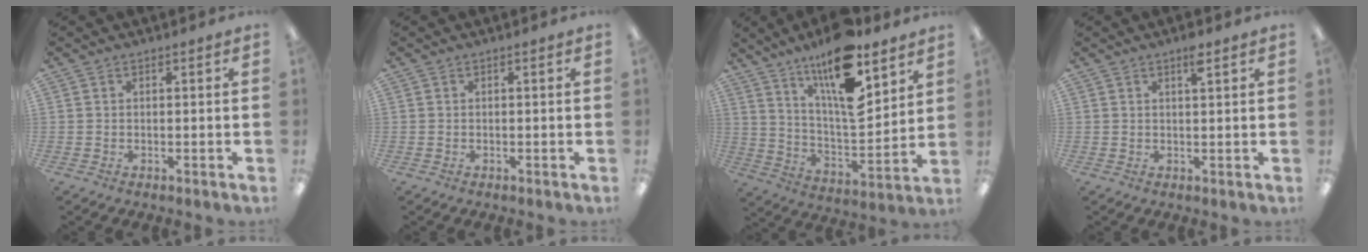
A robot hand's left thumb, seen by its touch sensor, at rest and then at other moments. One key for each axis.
{"total": 0.0}
{"total": 17.0, "fx": 11.5, "fy": 6.4, "fz": 10.7, "tx": -0.168, "ty": -0.066, "tz": 0.194}
{"total": 2.9, "fx": 1.9, "fy": 0.6, "fz": 2.0, "tx": -0.030, "ty": -0.004, "tz": 0.030}